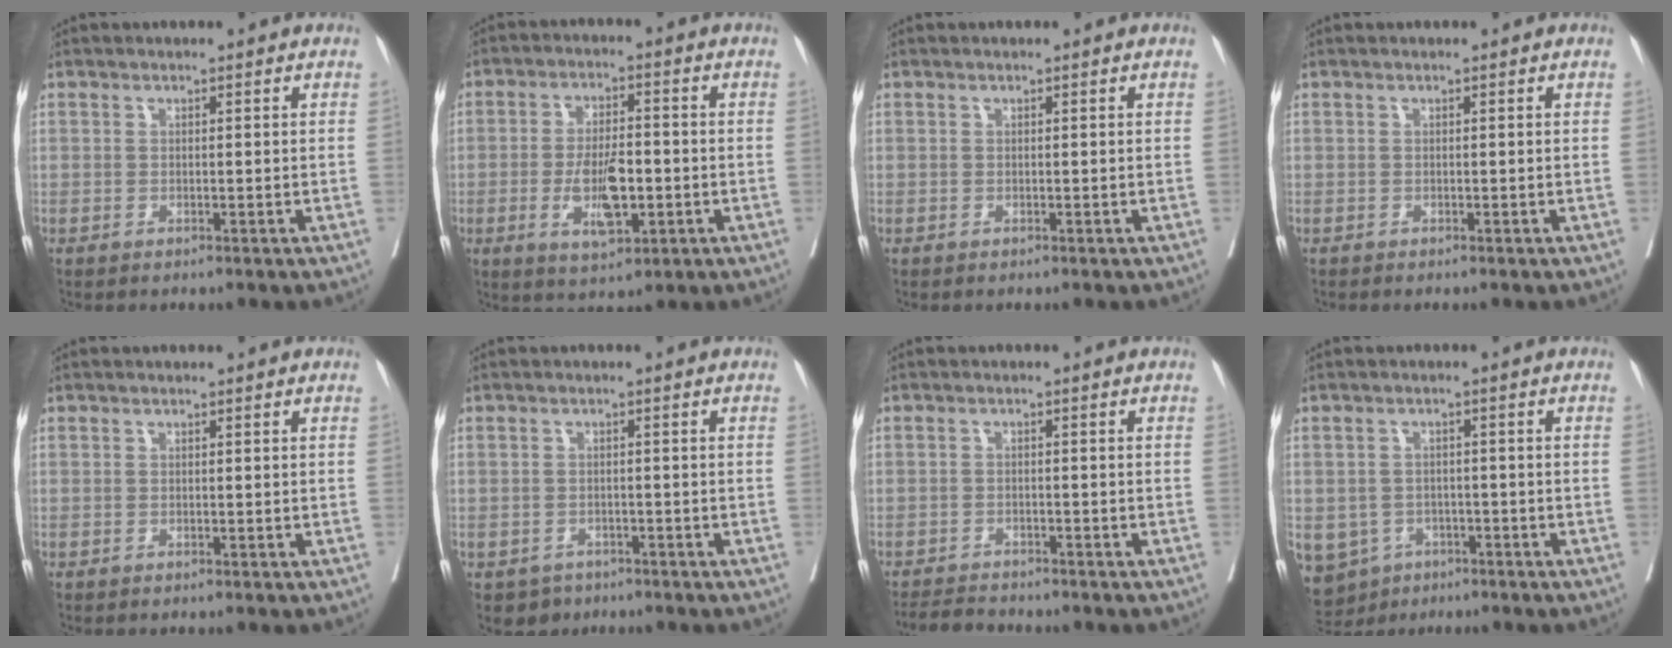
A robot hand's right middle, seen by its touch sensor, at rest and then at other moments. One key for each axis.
{"total": 8.2, "fx": -2.0, "fy": 2.8, "fz": 7.4, "tx": -0.140, "ty": -0.006, "tz": -0.028}
{"total": 0.0}
{"total": 0.0}
{"total": 0.0}
{"total": 3.2, "fx": -2.0, "fy": 2.5, "fz": 0.3, "tx": -0.003, "ty": 0.005, "tz": -0.029}
{"total": 4.0, "fx": -3.9, "fy": 0.6, "fz": 0.6, "tx": -0.009, "ty": -0.013, "tz": -0.066}
{"total": 7.3, "fx": -3.7, "fy": 6.2, "fz": 0.8, "tx": -0.037, "ty": 0.000, "tz": -0.049}